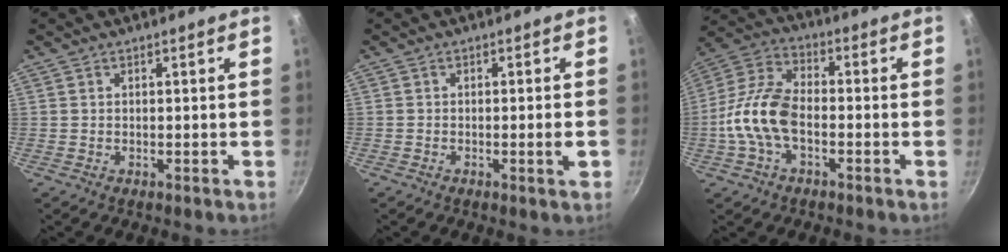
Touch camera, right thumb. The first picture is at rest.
{"total": 2.3, "force": [-0.7, 0.1, 2.2], "torque": [-0.034, 0.007, -0.010]}
{"total": 12.4, "force": [-2.8, 6.9, 9.9], "torque": [-0.188, 0.038, -0.071]}